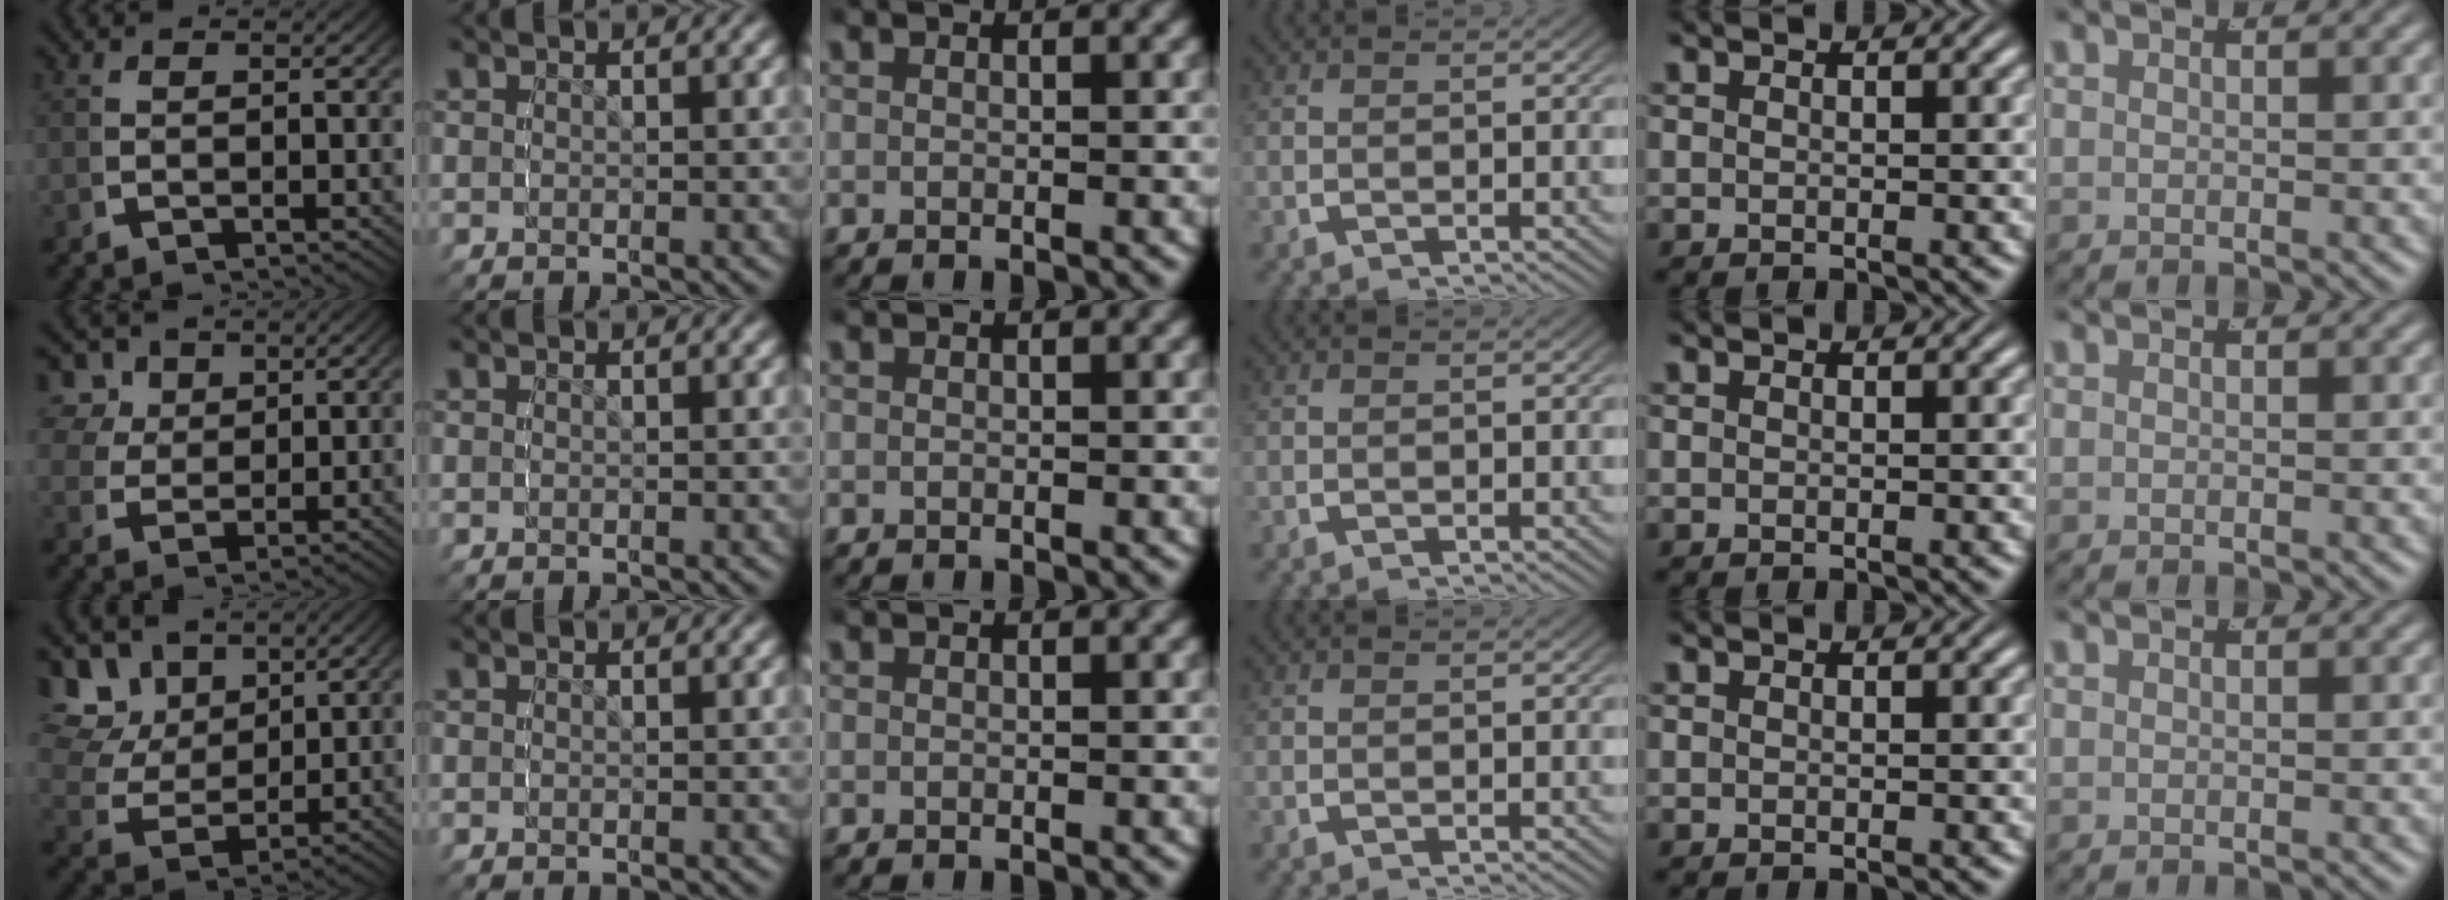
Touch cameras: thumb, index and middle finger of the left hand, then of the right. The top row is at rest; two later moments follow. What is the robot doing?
{"motion": "grasp_and_lifting", "object": "button"}